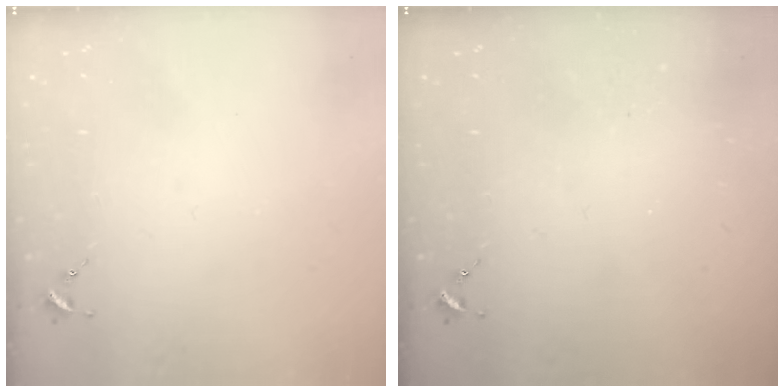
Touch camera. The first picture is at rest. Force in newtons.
{"total": 0.0}